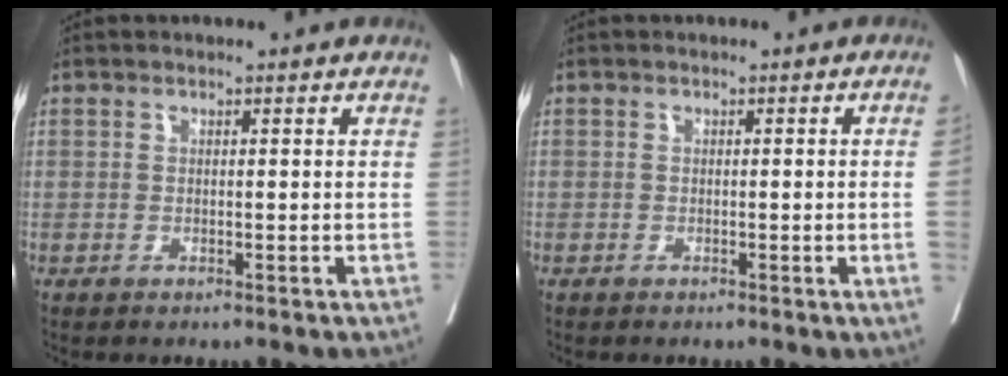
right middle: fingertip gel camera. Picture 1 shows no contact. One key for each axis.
{"total": 1.8, "fx": -0.3, "fy": -0.6, "fz": 1.7, "tx": -0.020, "ty": -0.003, "tz": -0.003}